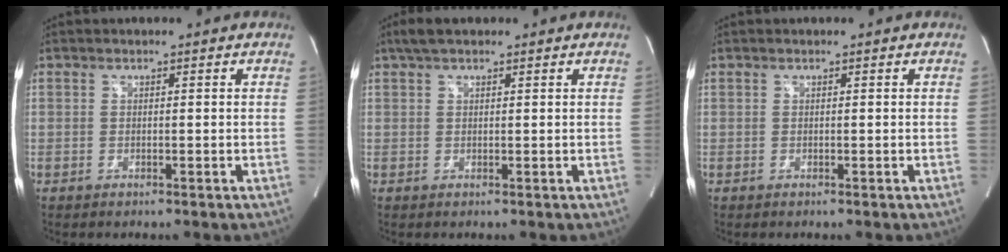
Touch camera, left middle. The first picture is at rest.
{"total": 3.4, "force": [2.5, 1.3, 1.9], "torque": [-0.041, 0.021, 0.046]}
{"total": 0.0}